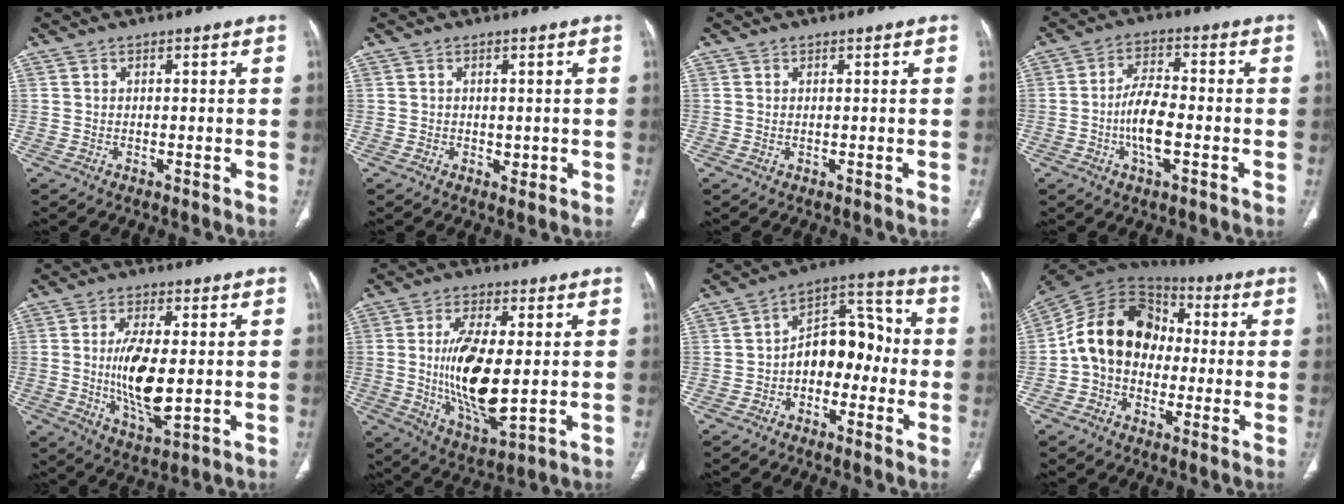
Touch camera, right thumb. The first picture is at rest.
{"total": 1.3, "force": [0.0, 1.1, 0.8], "torque": [-0.008, -0.001, 0.002]}
{"total": 0.0}
{"total": 8.4, "force": [-2.0, 3.3, 7.4], "torque": [-0.140, 0.012, -0.042]}
{"total": 12.0, "force": [-0.2, 4.9, 10.9], "torque": [-0.199, -0.018, 0.003]}
{"total": 15.6, "force": [0.0, 6.3, 14.3], "torque": [-0.260, -0.019, 0.010]}
{"total": 11.7, "force": [-2.2, 7.7, 8.6], "torque": [-0.091, 0.050, -0.048]}
{"total": 16.1, "force": [-0.7, 12.6, 10.1], "torque": [-0.154, 0.041, -0.025]}